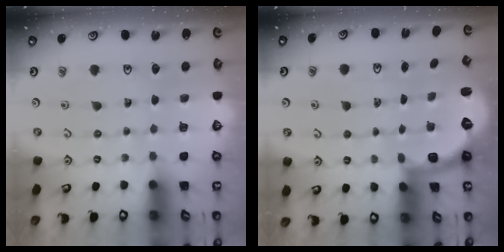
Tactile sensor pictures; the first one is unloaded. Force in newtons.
{"total": 2.6, "press": 1.6, "slide": 2.1}